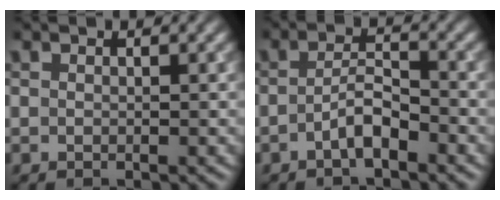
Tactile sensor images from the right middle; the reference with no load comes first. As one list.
[{"total": 2.5, "force": [-1.4, 0.7, 2.0], "torque": [-0.039, 0.008, -0.029]}]